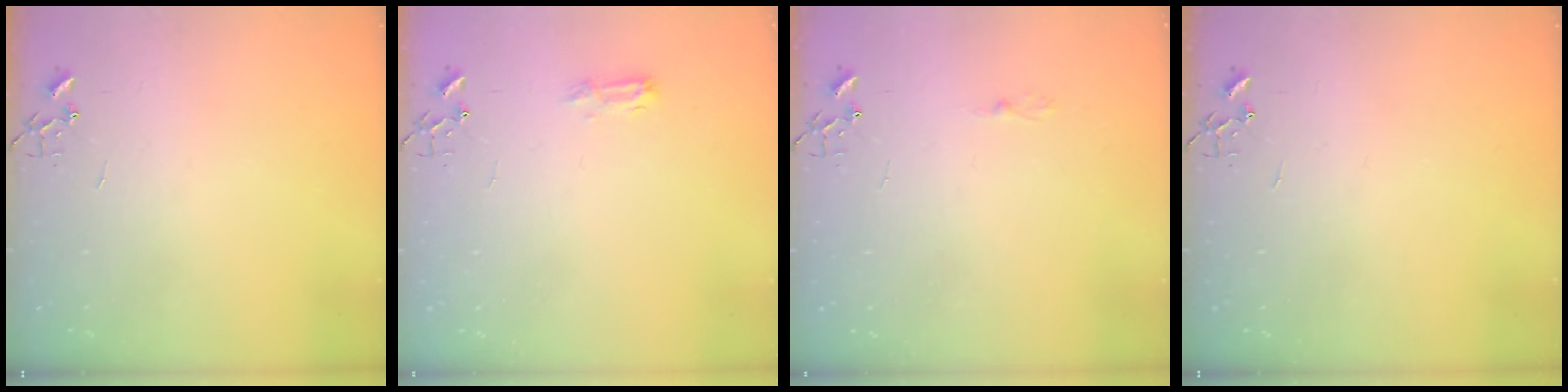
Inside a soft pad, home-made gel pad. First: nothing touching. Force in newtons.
{"total": 7.7, "press": 7.6, "slide": 0.9}
{"total": 2.5, "press": 2.5, "slide": 0.3}
{"total": 0.0}